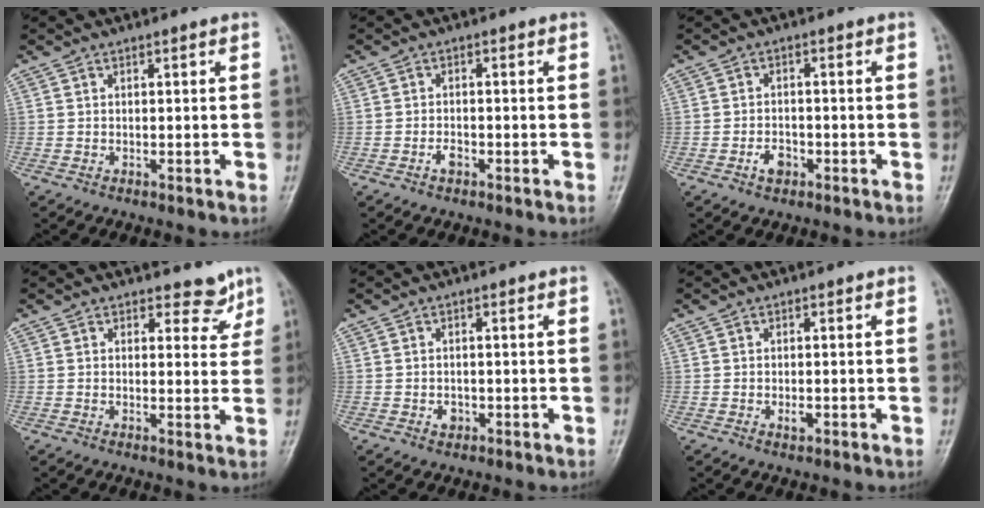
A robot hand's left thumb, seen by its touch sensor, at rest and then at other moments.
{"total": 1.9, "force": [-1.0, 1.1, 1.1], "torque": [-0.018, 0.005, -0.021]}
{"total": 3.1, "force": [-1.5, 2.1, 1.7], "torque": [-0.021, 0.009, -0.026]}
{"total": 4.0, "force": [3.3, 2.3, 0.6], "torque": [0.019, -0.026, 0.035]}
{"total": 1.7, "force": [-0.5, 1.4, 0.8], "torque": [-0.004, 0.003, -0.006]}
{"total": 1.4, "force": [-0.4, 0.8, 1.0], "torque": [-0.014, -0.001, -0.006]}